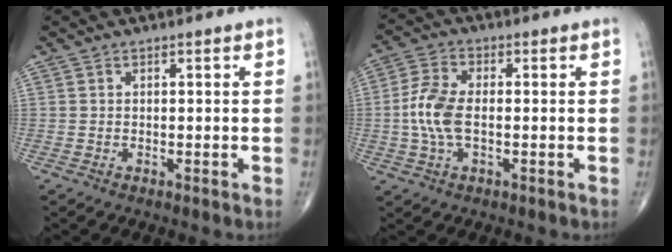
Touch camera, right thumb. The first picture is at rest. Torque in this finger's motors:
{"motor_torque": [0.91, 0.92, 0.49, -0.43, 0.09]}